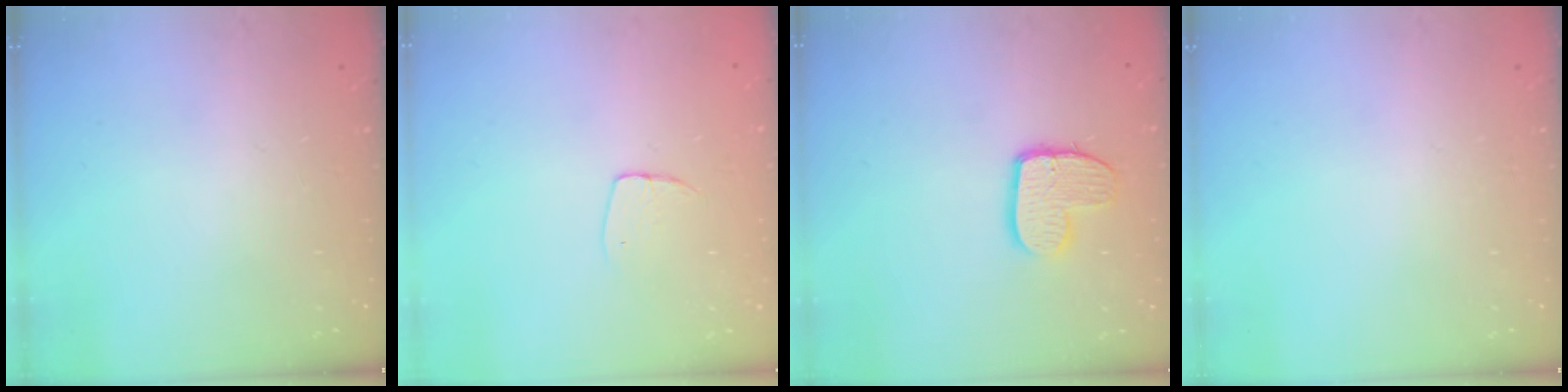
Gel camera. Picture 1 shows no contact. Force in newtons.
{"total": 5.0, "press": 5.0, "slide": 0.3}
{"total": 9.8, "press": 9.8, "slide": 0.5}
{"total": 0.0}